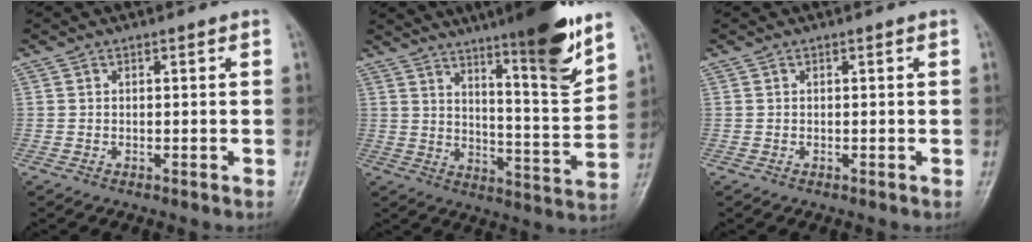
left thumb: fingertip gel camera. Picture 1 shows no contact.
{"total": 17.0, "force": [11.5, 2.0, 12.3], "torque": [-0.160, -0.074, 0.179]}
{"total": 0.0}